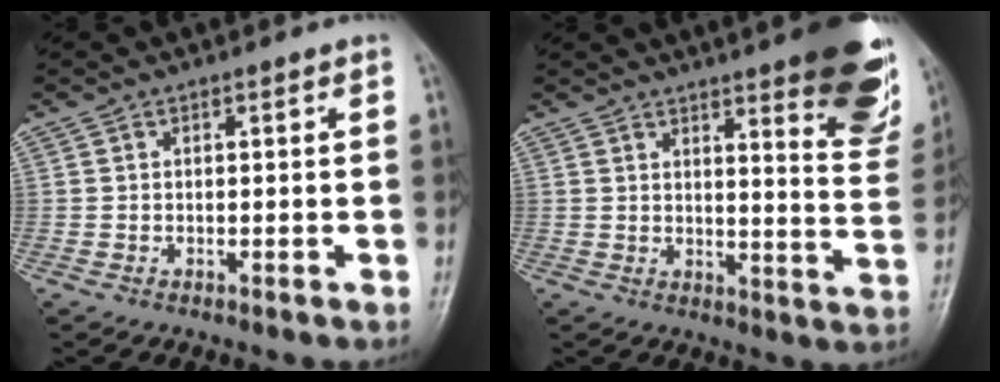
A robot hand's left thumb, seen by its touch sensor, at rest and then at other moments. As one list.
[{"total": 18.4, "force": [11.8, 4.0, 13.6], "torque": [-0.140, -0.069, 0.141]}]